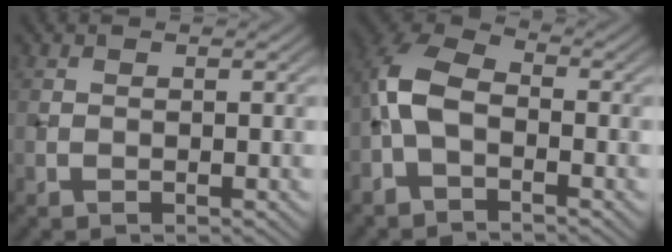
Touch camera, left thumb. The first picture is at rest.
{"total": 6.2, "force": [-1.9, 3.5, 4.8], "torque": [-0.116, 0.012, -0.052]}